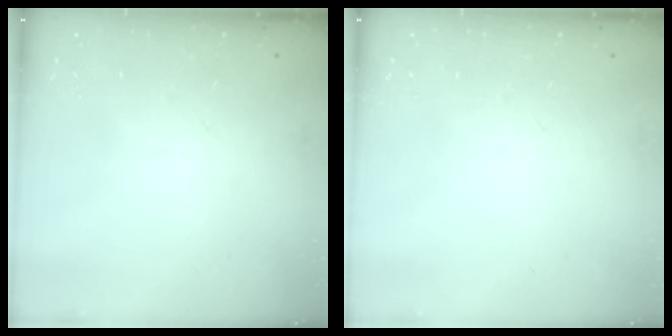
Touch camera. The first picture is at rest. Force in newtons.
{"total": 0.0}